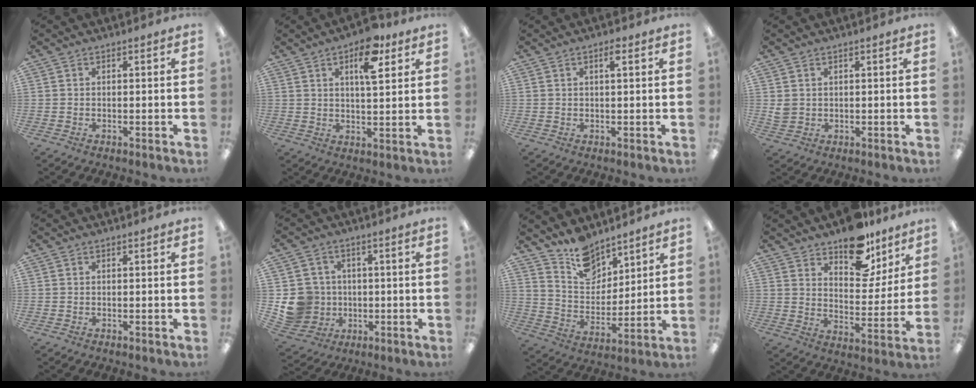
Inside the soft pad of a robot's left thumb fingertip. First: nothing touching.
{"total": 10.2, "force": [5.4, 4.2, 7.6], "torque": [-0.104, -0.019, 0.085]}
{"total": 1.2, "force": [0.8, 0.2, 0.9], "torque": [-0.011, -0.002, 0.011]}
{"total": 2.5, "force": [1.2, 2.0, 0.9], "torque": [-0.019, 0.002, 0.023]}
{"total": 0.0}
{"total": 9.8, "force": [-1.0, 9.5, 2.3], "torque": [-0.069, 0.017, -0.005]}
{"total": 11.8, "force": [9.9, 5.9, 2.6], "torque": [-0.054, -0.068, 0.191]}
{"total": 14.2, "force": [10.9, 7.3, 5.6], "torque": [-0.070, -0.072, 0.197]}